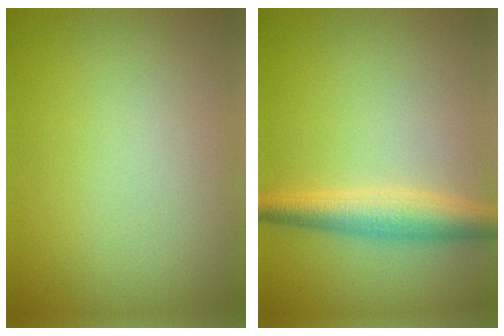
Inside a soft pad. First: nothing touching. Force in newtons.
{"total": 3.5, "press": 3.5, "slide": 0.1}